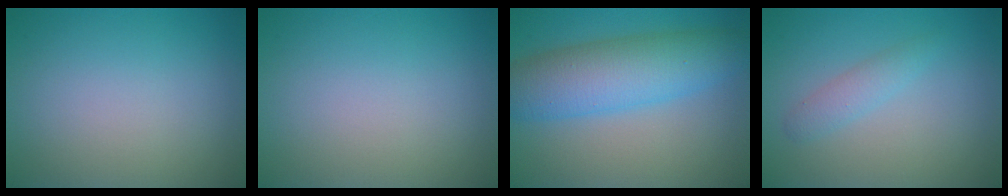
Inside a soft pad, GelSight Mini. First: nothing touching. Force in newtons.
{"total": 0.0}
{"total": 7.4, "press": 7.4, "slide": 0.0}
{"total": 1.6, "press": 1.6, "slide": 0.1}